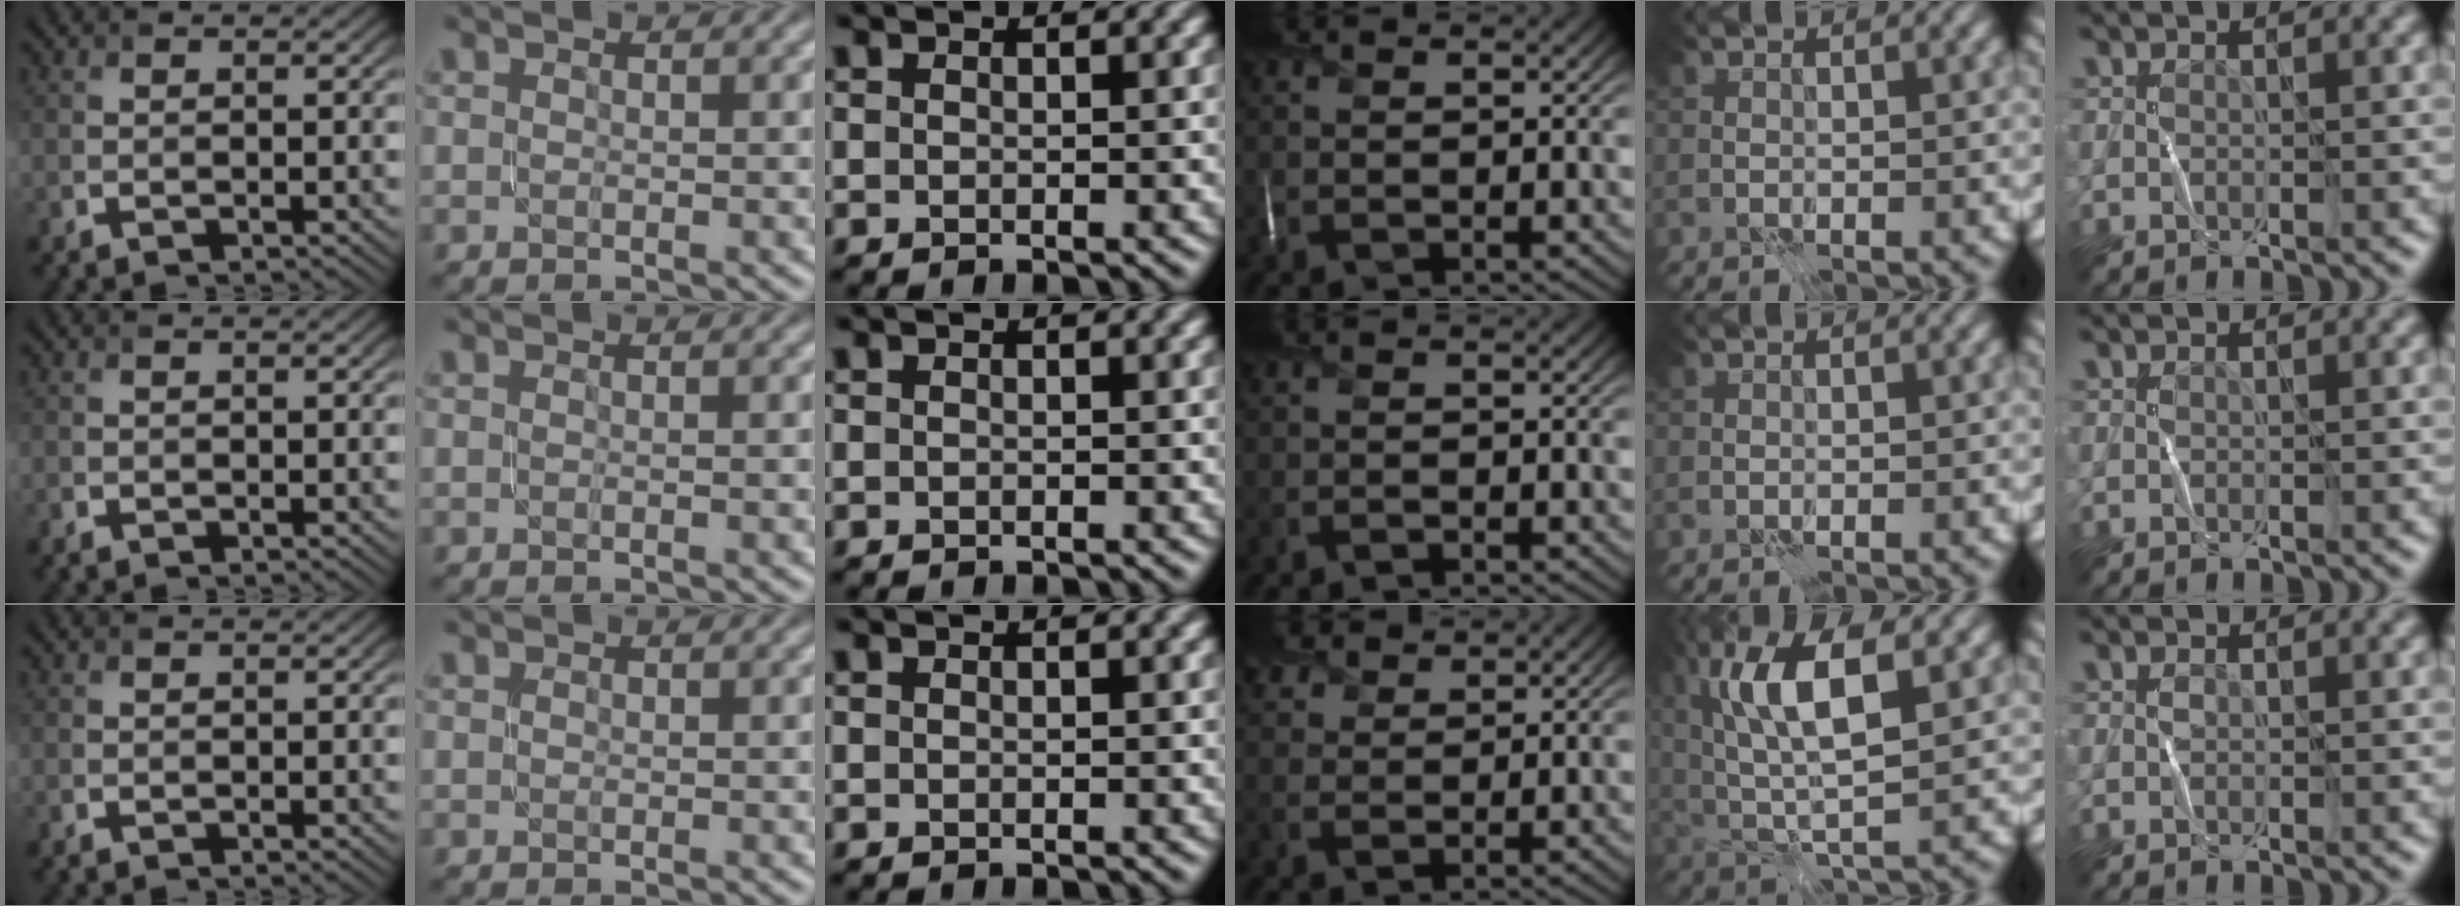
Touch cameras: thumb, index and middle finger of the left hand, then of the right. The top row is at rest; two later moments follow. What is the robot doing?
{"motion": "fold", "object": "scarf"}